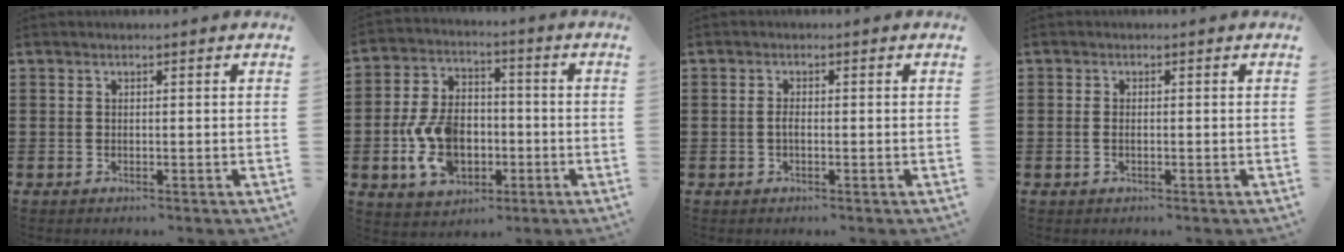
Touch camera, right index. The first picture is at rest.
{"total": 10.9, "force": [-2.5, 7.3, 7.7], "torque": [-0.182, 0.011, -0.045]}
{"total": 1.2, "force": [-0.3, 0.4, 1.1], "torque": [-0.030, -0.004, -0.008]}
{"total": 1.1, "force": [-0.2, 0.4, 0.9], "torque": [-0.020, 0.000, -0.005]}